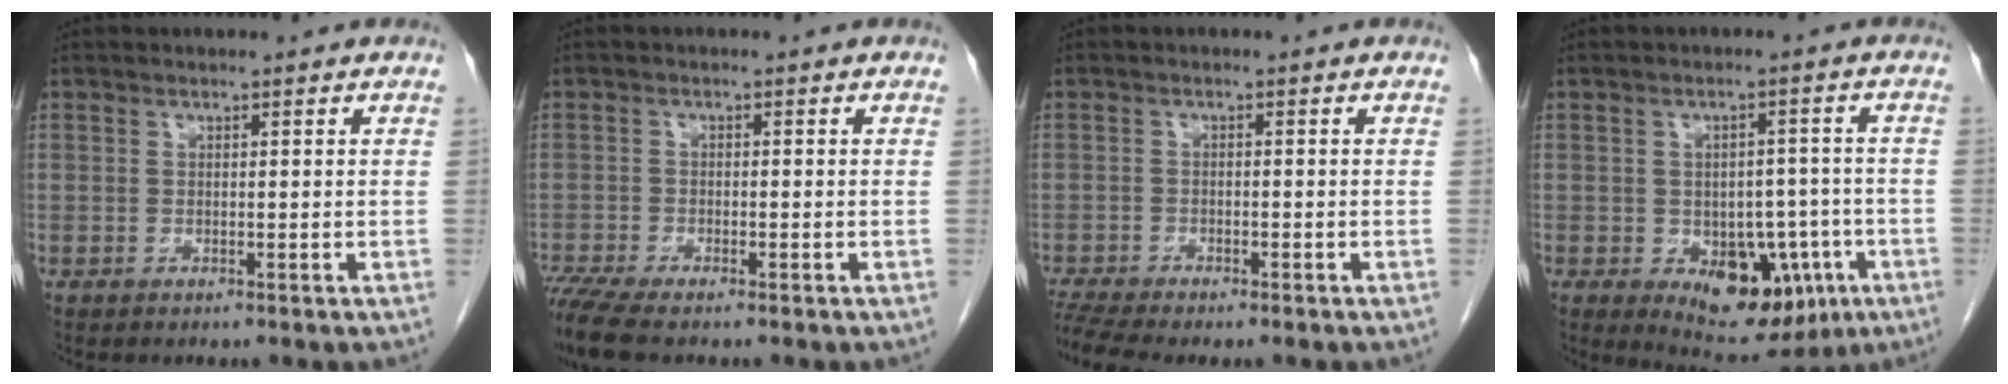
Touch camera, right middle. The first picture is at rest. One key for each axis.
{"total": 5.2, "fx": -4.2, "fy": 0.6, "fz": 3.0, "tx": -0.061, "ty": -0.014, "tz": -0.077}
{"total": 5.8, "fx": -5.0, "fy": 0.8, "fz": 3.0, "tx": -0.060, "ty": -0.005, "tz": -0.085}
{"total": 11.4, "fx": -4.4, "fy": 6.4, "fz": 8.4, "tx": -0.099, "ty": 0.006, "tz": -0.047}